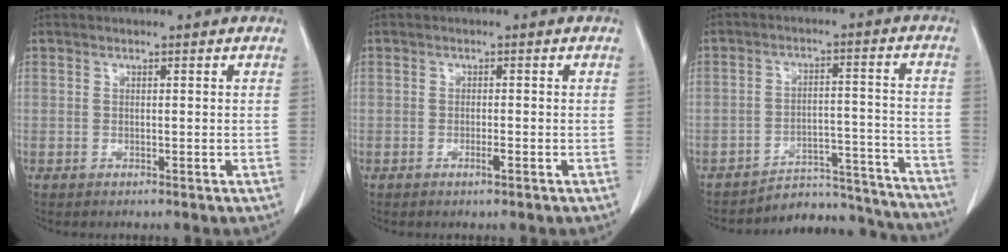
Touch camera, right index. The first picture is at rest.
{"total": 1.2, "force": [-0.6, 0.1, 1.0], "torque": [-0.018, -0.001, -0.010]}
{"total": 15.0, "force": [-14.8, 2.8, 0.2], "torque": [0.023, 0.060, -0.192]}